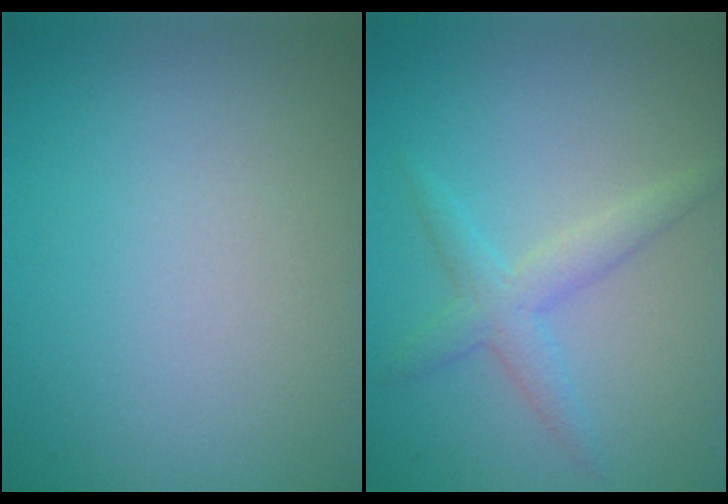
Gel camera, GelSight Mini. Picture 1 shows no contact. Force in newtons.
{"total": 2.5, "press": 2.5, "slide": 0.1}